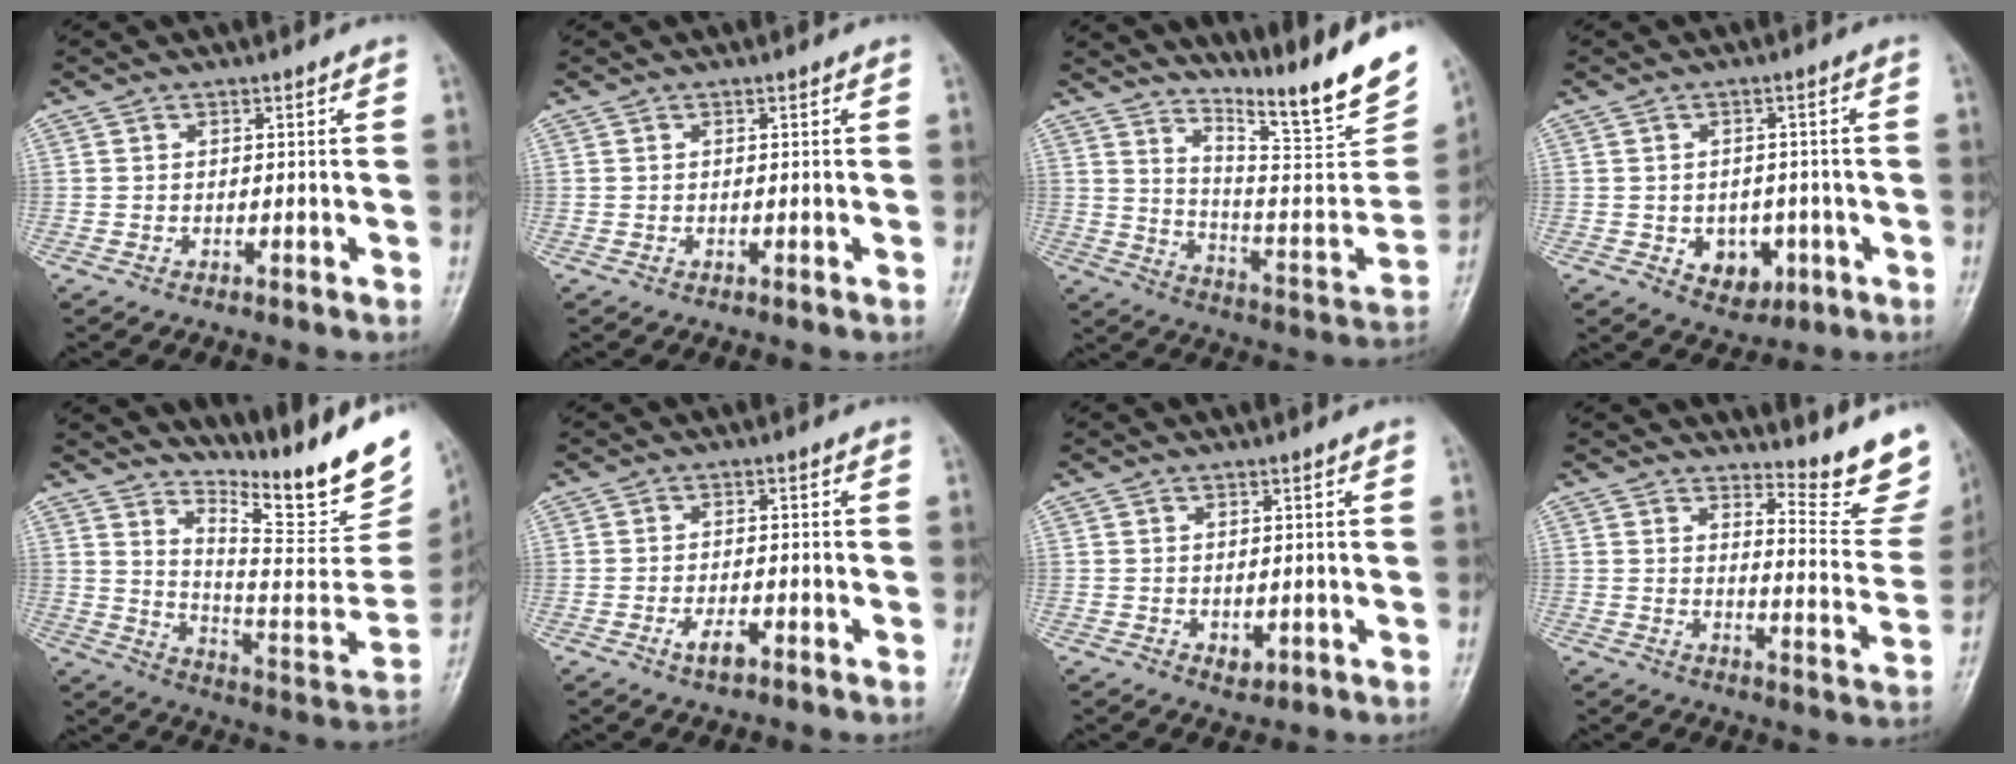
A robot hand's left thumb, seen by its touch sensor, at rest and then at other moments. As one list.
[{"total": 0.0}, {"total": 21.0, "force": [15.9, 2.3, 13.4], "torque": [-0.178, -0.118, 0.253]}, {"total": 6.2, "force": [-1.7, 4.8, 3.6], "torque": [-0.019, 0.008, -0.011]}, {"total": 21.5, "force": [16.7, 4.1, 12.9], "torque": [-0.157, -0.134, 0.254]}, {"total": 3.0, "force": [-1.5, 1.3, 2.2], "torque": [-0.041, 0.006, -0.026]}, {"total": 2.1, "force": [-0.2, 1.3, 1.6], "torque": [-0.016, -0.004, 0.005]}, {"total": 11.4, "force": [10.0, 2.0, 5.1], "torque": [-0.038, -0.120, 0.120]}]